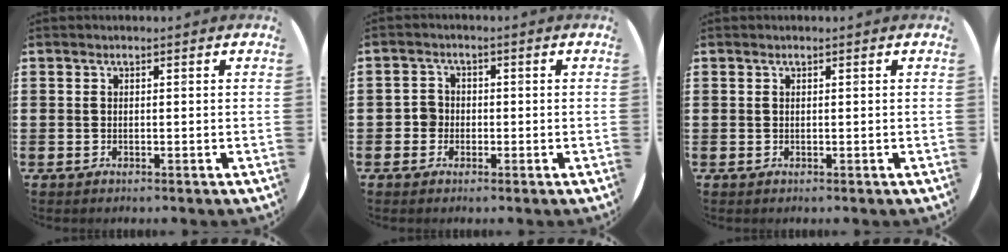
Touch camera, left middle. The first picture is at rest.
{"total": 2.0, "force": [-0.3, 1.9, 0.4], "torque": [-0.014, 0.008, -0.009]}
{"total": 0.0}